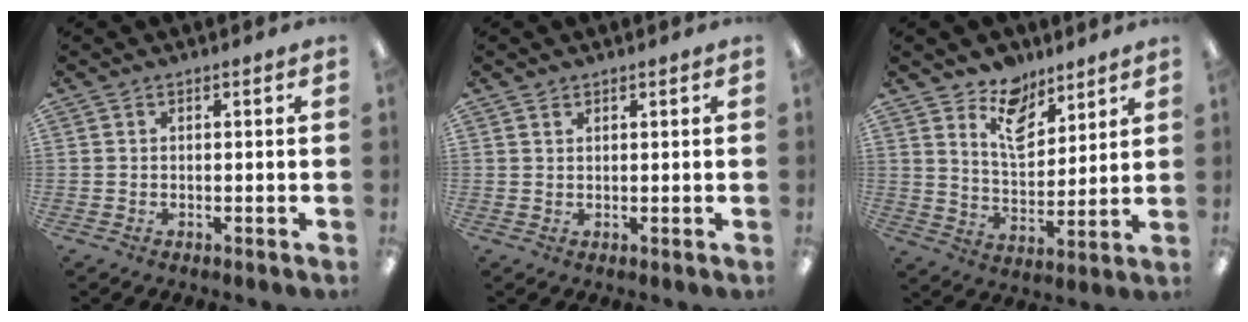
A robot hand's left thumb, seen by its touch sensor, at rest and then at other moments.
{"total": 1.0, "force": [0.8, 0.5, 0.2], "torque": [-0.005, 0.000, 0.016]}
{"total": 10.1, "force": [7.9, 5.2, 3.6], "torque": [-0.060, -0.046, 0.147]}